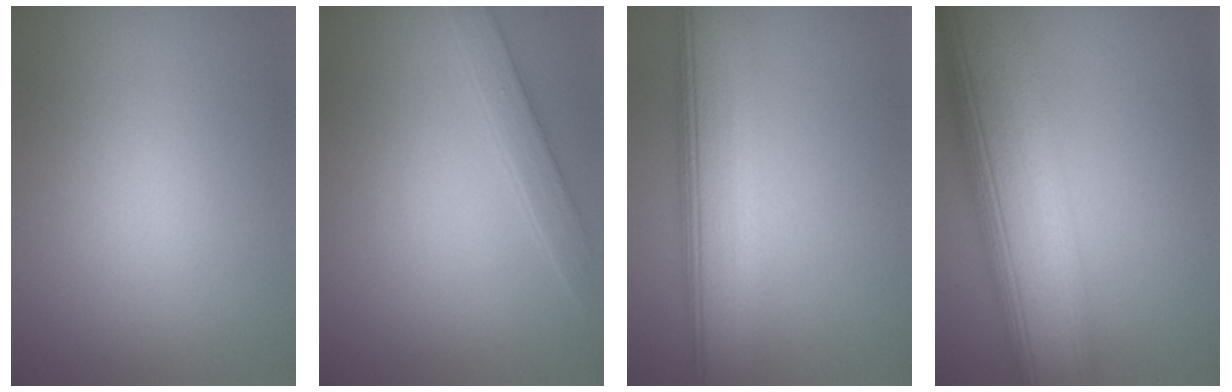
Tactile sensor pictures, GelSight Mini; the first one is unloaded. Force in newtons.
{"total": 2.2, "press": 2.2, "slide": 0.1}
{"total": 8.4, "press": 8.4, "slide": 0.5}
{"total": 13.7, "press": 13.7, "slide": 0.7}